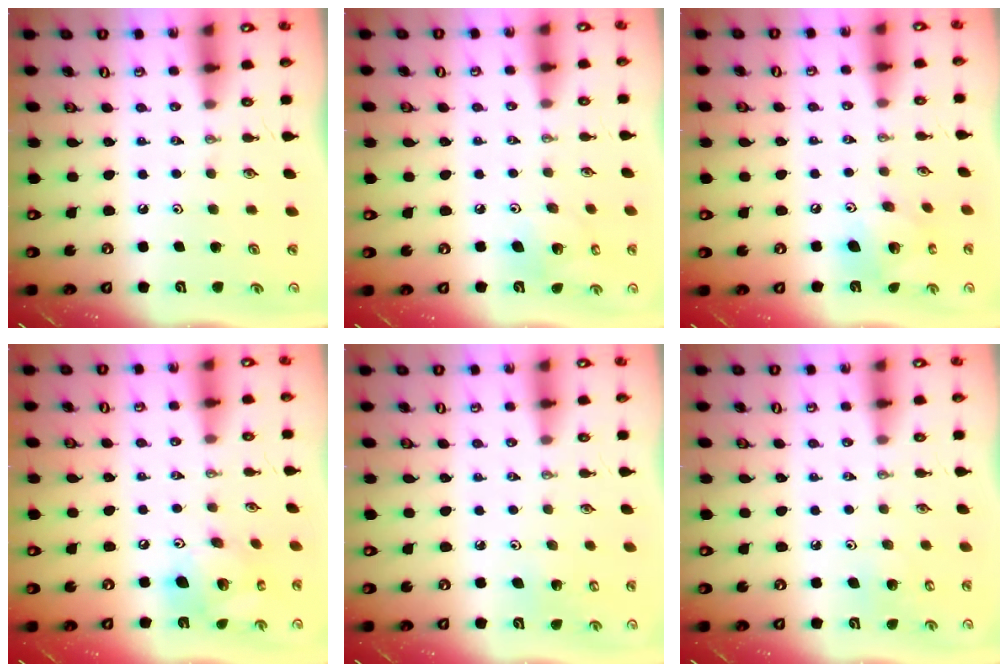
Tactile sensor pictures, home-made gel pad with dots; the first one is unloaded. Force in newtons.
{"total": 7.7, "press": 7.5, "slide": 1.7}
{"total": 11.6, "press": 11.6, "slide": 1.0}
{"total": 14.2, "press": 13.9, "slide": 3.1}
{"total": 3.3, "press": 3.2, "slide": 0.5}
{"total": 5.0, "press": 4.9, "slide": 0.5}